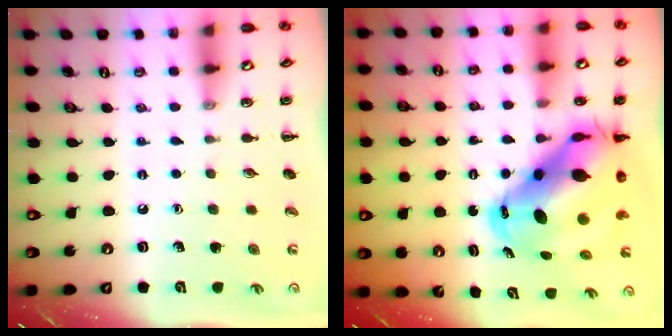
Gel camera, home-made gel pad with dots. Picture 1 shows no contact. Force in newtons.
{"total": 16.2, "press": 15.7, "slide": 4.2}